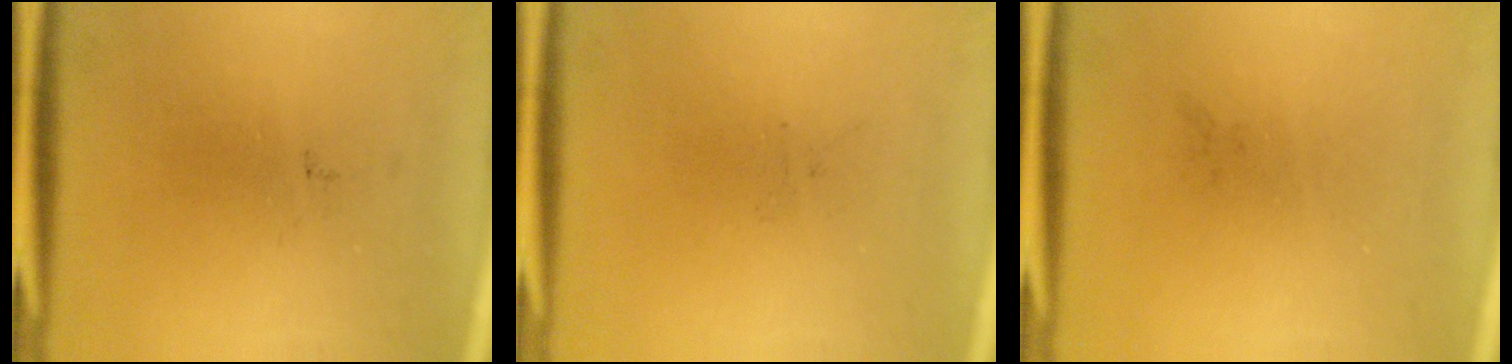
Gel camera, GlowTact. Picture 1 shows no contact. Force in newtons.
{"total": 0.0}
{"total": 0.0}